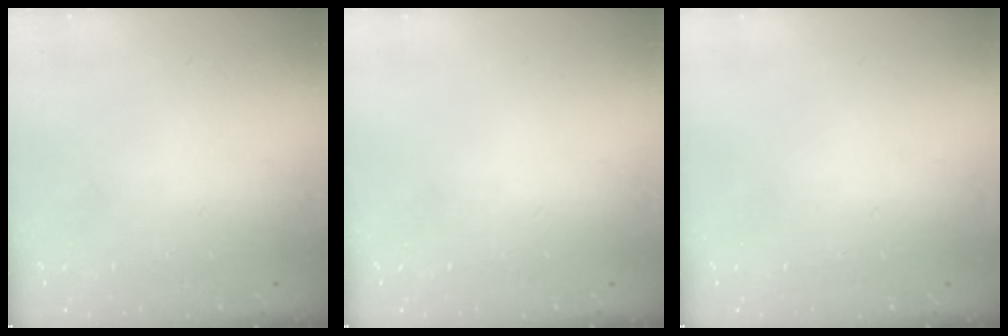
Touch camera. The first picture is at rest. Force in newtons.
{"total": 0.0}
{"total": 0.0}